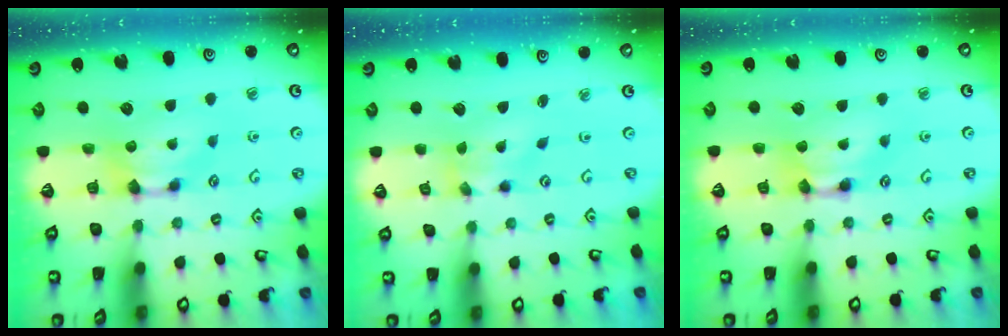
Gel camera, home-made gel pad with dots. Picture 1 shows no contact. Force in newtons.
{"total": 1.9, "press": 1.3, "slide": 1.4}
{"total": 2.0, "press": 2.0, "slide": 0.1}